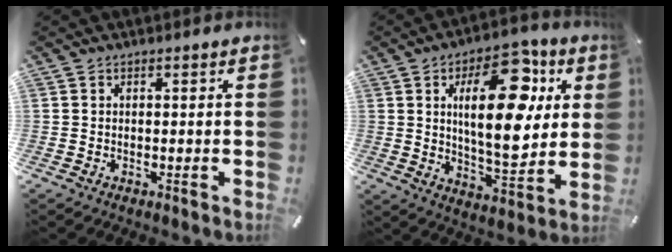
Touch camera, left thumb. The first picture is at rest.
{"total": 21.0, "force": [6.4, 10.1, 17.3], "torque": [-0.259, -0.022, 0.093]}